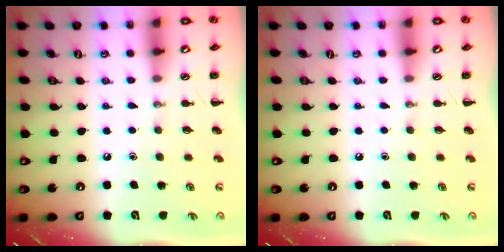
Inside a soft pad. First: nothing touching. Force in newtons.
{"total": 0.0}